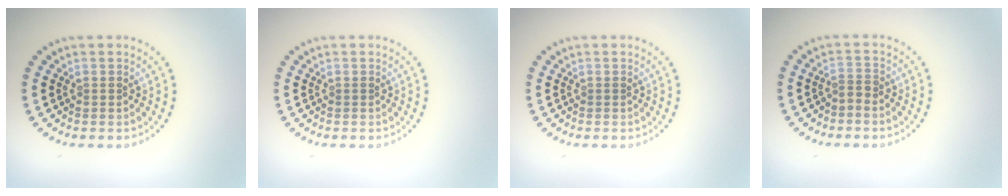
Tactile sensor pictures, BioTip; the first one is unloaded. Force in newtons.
{"total": 0.0}
{"total": 0.0}
{"total": 1.0, "press": 0.4, "slide": 0.9}